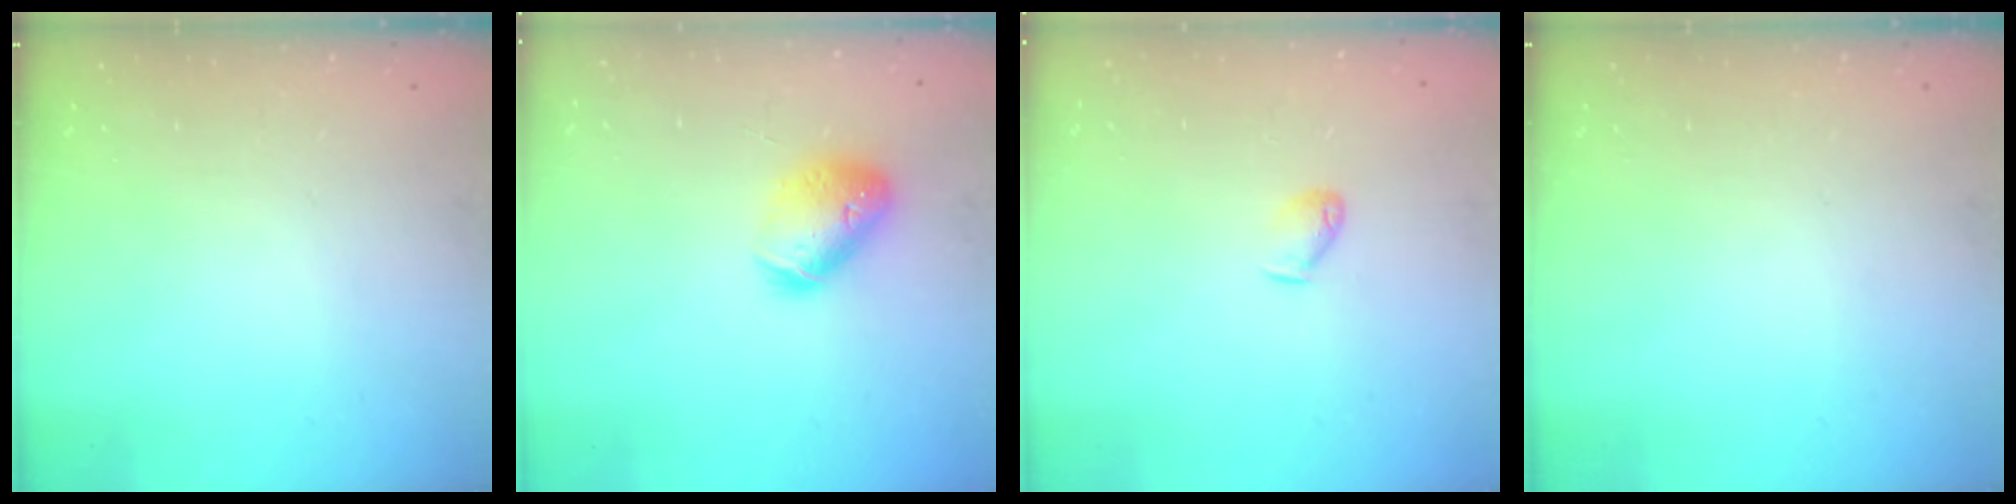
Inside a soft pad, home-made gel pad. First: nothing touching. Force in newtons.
{"total": 13.4, "press": 13.2, "slide": 2.1}
{"total": 3.6, "press": 3.5, "slide": 0.6}
{"total": 0.0}